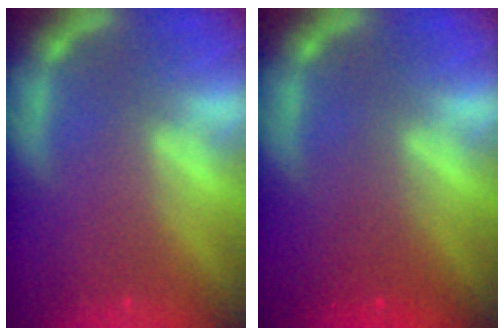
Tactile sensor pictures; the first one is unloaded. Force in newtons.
{"total": 2.0}